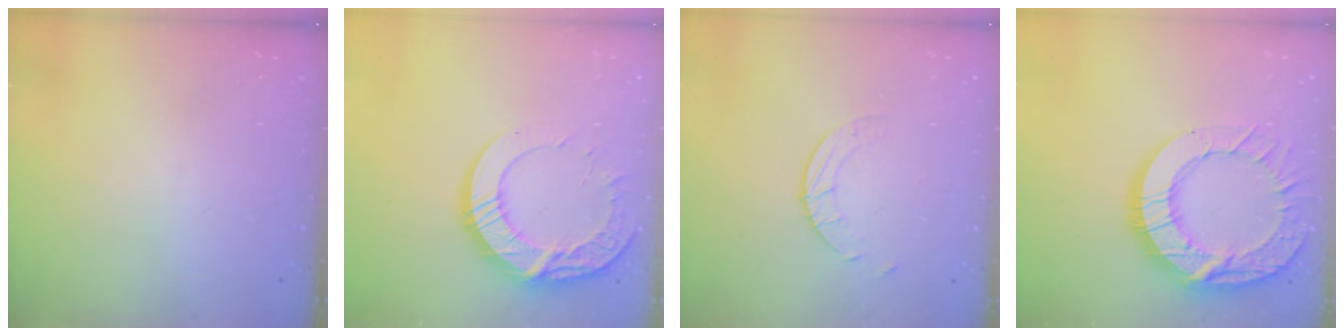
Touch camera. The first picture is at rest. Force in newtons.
{"total": 15.6, "press": 15.5, "slide": 1.2}
{"total": 2.6, "press": 2.6, "slide": 0.2}
{"total": 22.1, "press": 22.0, "slide": 2.0}